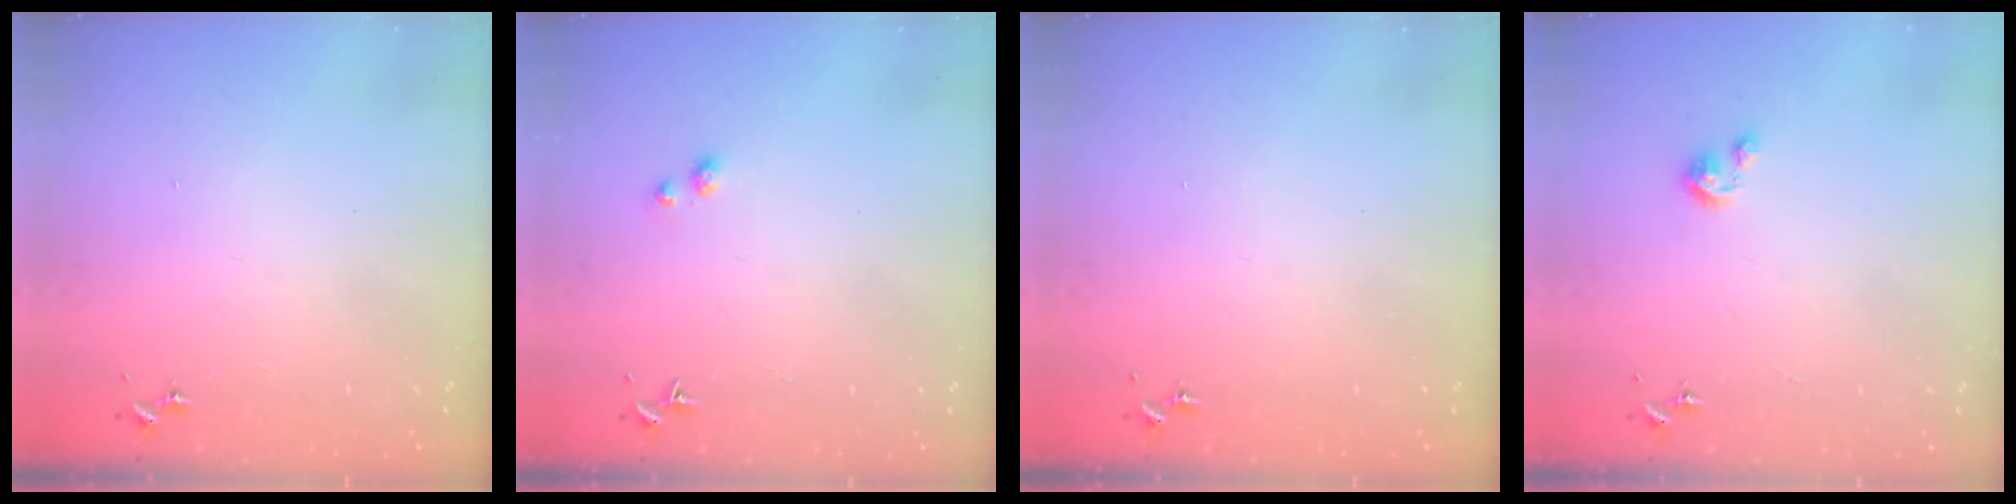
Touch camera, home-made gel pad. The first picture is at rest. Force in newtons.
{"total": 3.0, "press": 3.0, "slide": 0.1}
{"total": 0.0}
{"total": 2.5, "press": 2.5, "slide": 0.3}